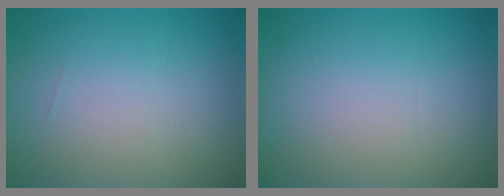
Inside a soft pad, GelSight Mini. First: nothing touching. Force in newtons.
{"total": 0.0}